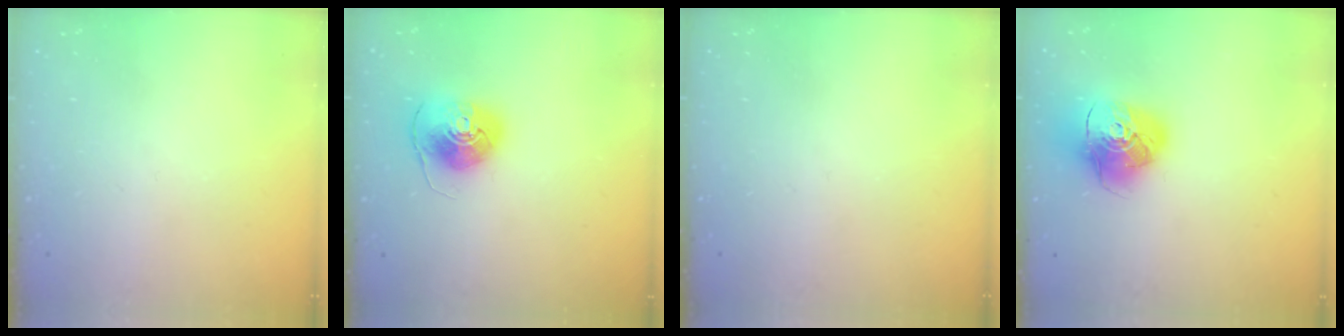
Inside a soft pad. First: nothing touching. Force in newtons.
{"total": 8.3, "press": 8.3, "slide": 0.5}
{"total": 0.0}
{"total": 14.5, "press": 14.4, "slide": 1.9}